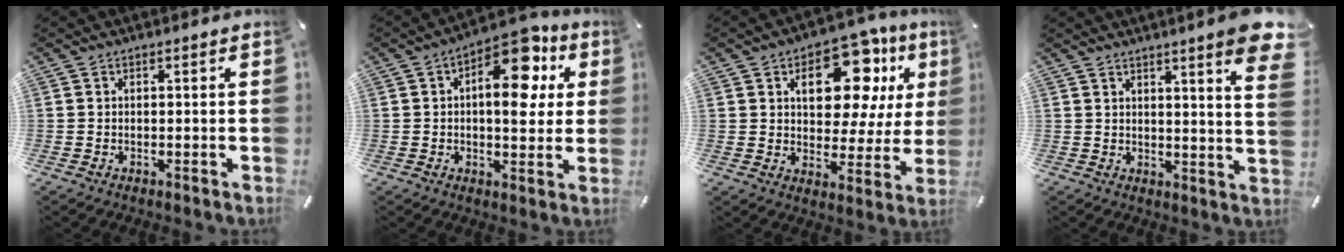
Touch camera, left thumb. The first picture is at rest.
{"total": 14.1, "force": [5.4, 7.2, 10.8], "torque": [-0.140, -0.035, 0.088]}
{"total": 16.5, "force": [7.5, 9.4, 11.3], "torque": [-0.149, -0.034, 0.122]}
{"total": 8.8, "force": [5.2, 0.5, 7.0], "torque": [-0.102, -0.037, 0.084]}